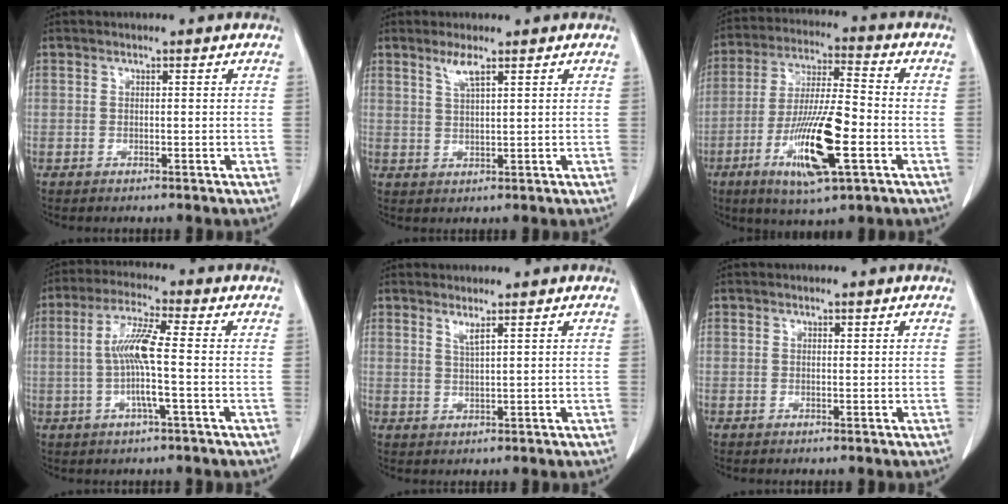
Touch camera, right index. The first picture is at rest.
{"total": 2.8, "force": [1.9, 0.1, 2.1], "torque": [-0.048, -0.001, 0.039]}
{"total": 14.7, "force": [-5.1, 2.2, 13.6], "torque": [-0.259, -0.016, -0.089]}
{"total": 8.0, "force": [-0.7, -0.1, 8.0], "torque": [-0.160, 0.005, -0.017]}
{"total": 1.6, "force": [1.1, -0.3, 1.1], "torque": [-0.024, -0.009, 0.024]}
{"total": 0.0}